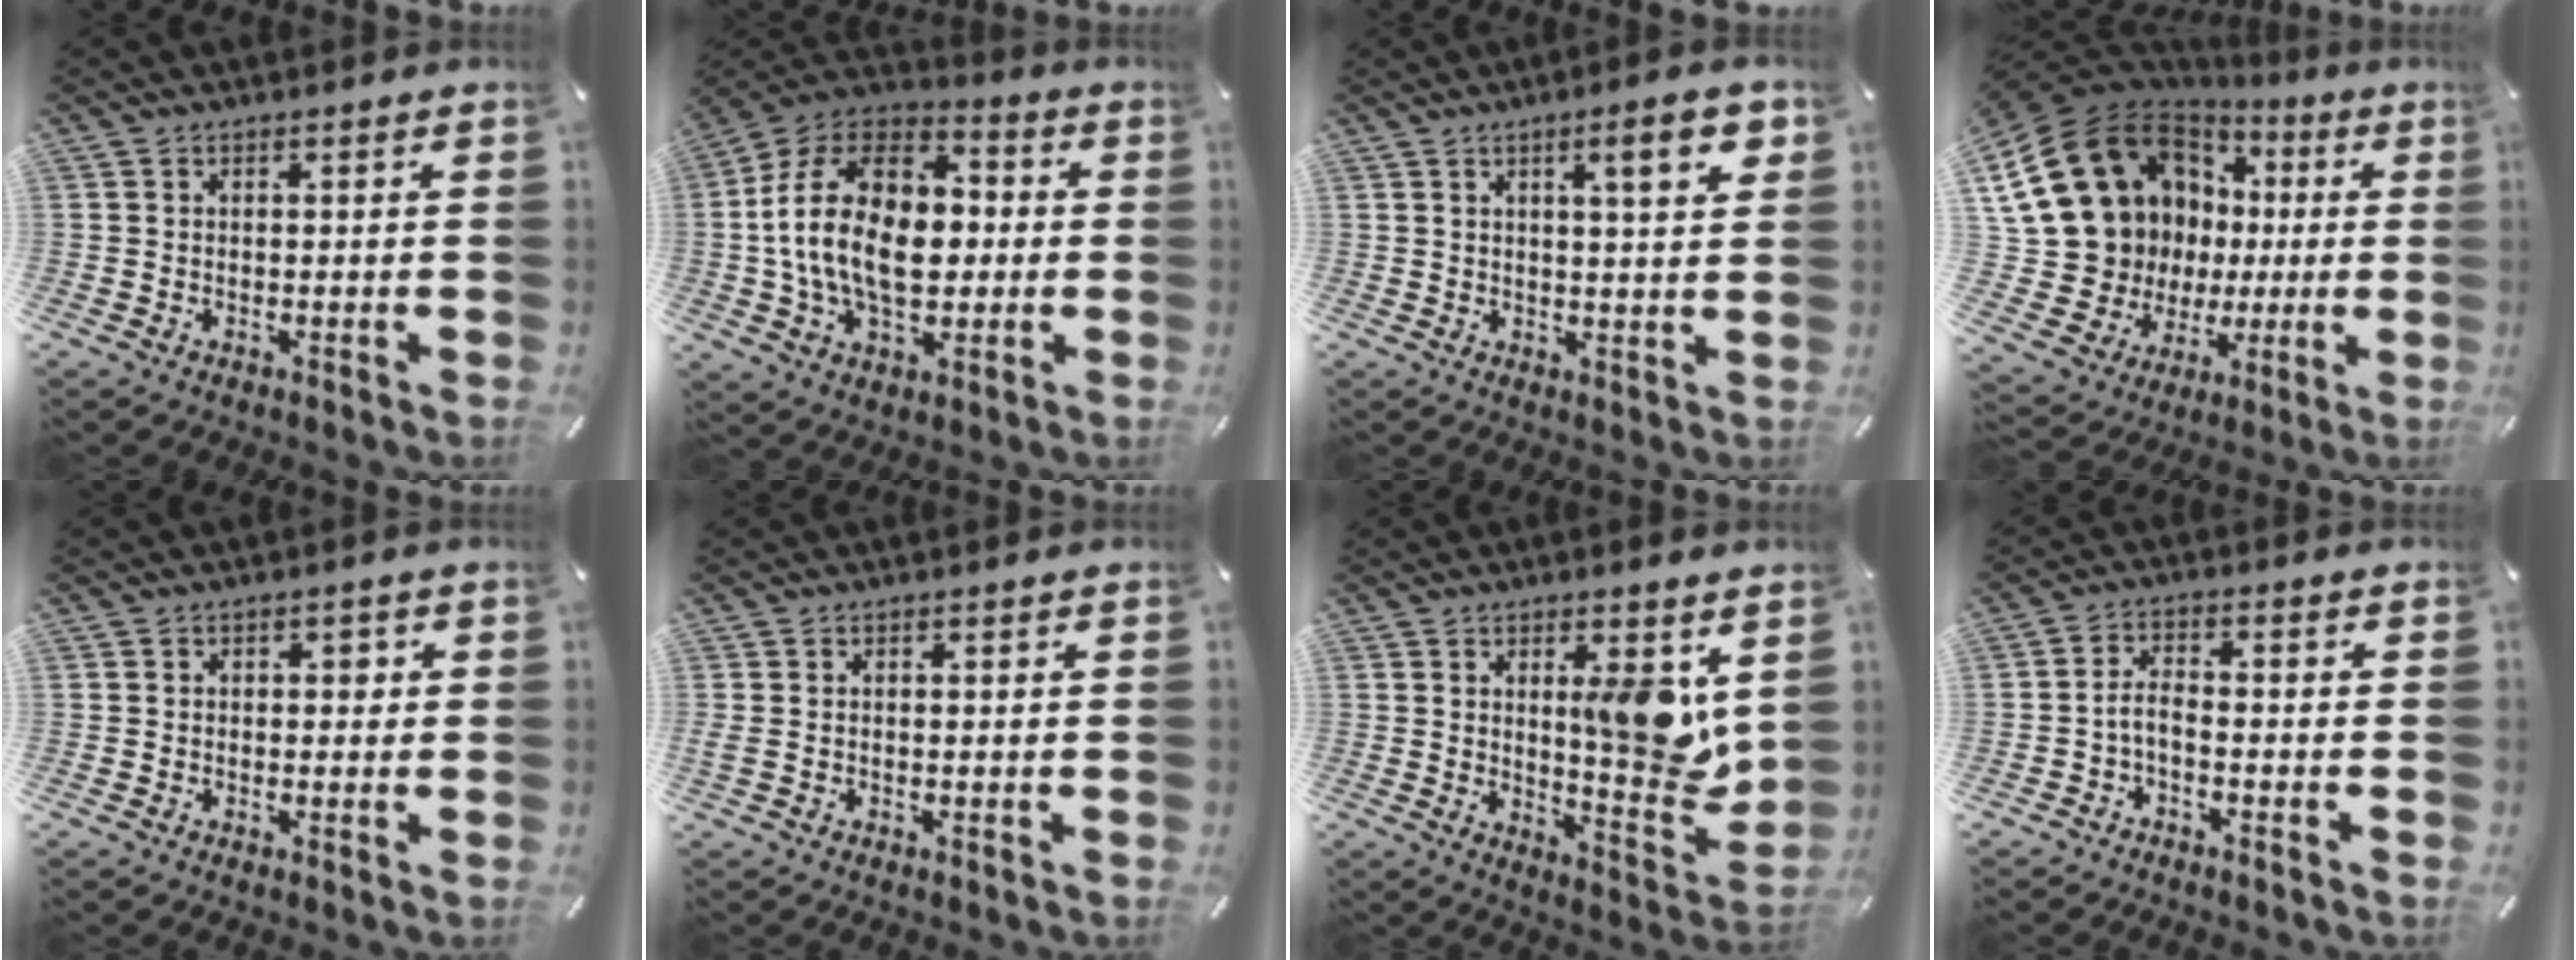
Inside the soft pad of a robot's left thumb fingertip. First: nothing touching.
{"total": 20.8, "force": [-1.8, 13.9, 15.3], "torque": [-0.313, 0.017, -0.036]}
{"total": 8.7, "force": [4.0, 1.8, 7.5], "torque": [-0.110, -0.009, 0.057]}
{"total": 22.9, "force": [6.0, 18.9, 11.4], "torque": [-0.246, -0.046, 0.153]}
{"total": 1.8, "force": [0.2, 1.4, 1.1], "torque": [-0.007, 0.002, -0.004]}
{"total": 0.9, "force": [0.2, 0.3, 0.9], "torque": [-0.017, 0.000, 0.003]}
{"total": 11.0, "force": [4.1, 3.3, 9.7], "torque": [-0.115, -0.044, 0.062]}
{"total": 3.7, "force": [-1.9, 1.5, 2.8], "torque": [-0.063, 0.008, -0.039]}